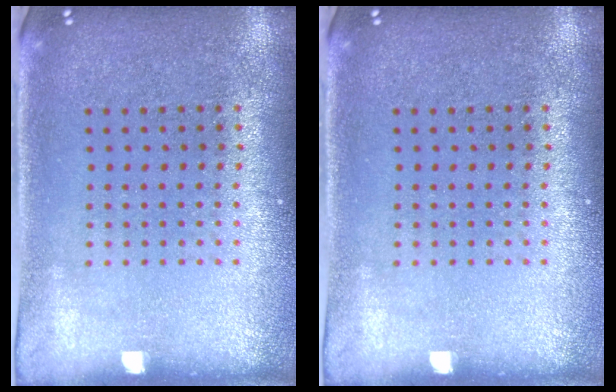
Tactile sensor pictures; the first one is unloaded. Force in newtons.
{"total": 0.0}